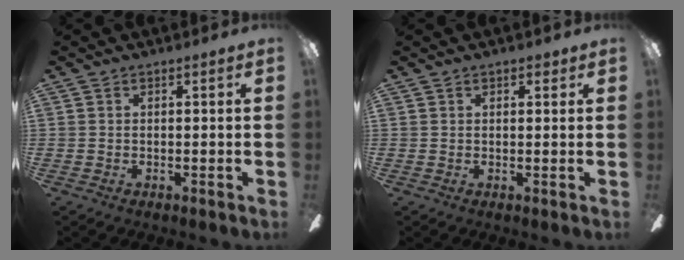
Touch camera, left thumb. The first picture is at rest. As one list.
[{"total": 1.4, "force": [0.9, 0.8, 0.8], "torque": [0.000, -0.004, 0.013]}]